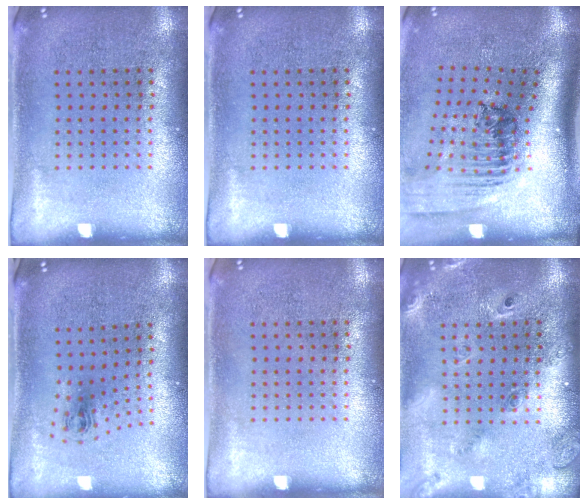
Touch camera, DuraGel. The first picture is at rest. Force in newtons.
{"total": 0.0}
{"total": 2.4, "press": 1.7, "slide": 1.7}
{"total": 0.9, "press": 0.4, "slide": 0.8}
{"total": 0.0}
{"total": 2.3, "press": 1.7, "slide": 1.5}